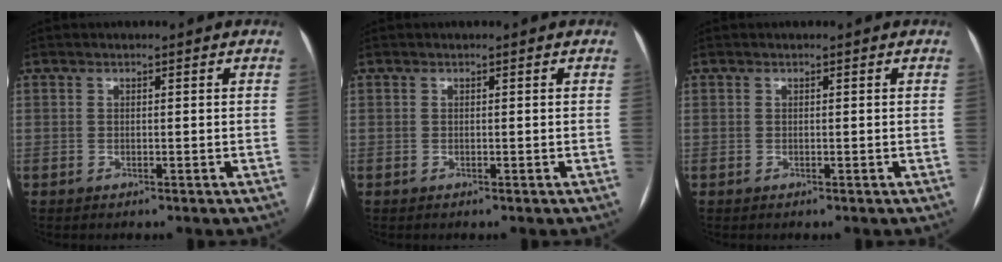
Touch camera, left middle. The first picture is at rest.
{"total": 0.0}
{"total": 0.0}